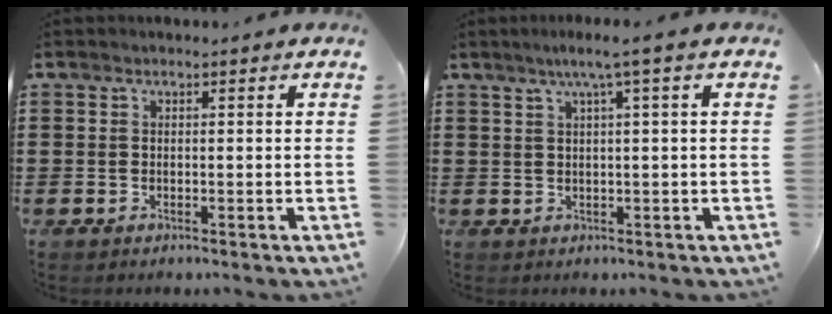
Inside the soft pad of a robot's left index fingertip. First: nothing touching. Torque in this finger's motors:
{"motor_torque": [1.84, 0.30, 0.08, 0.05]}